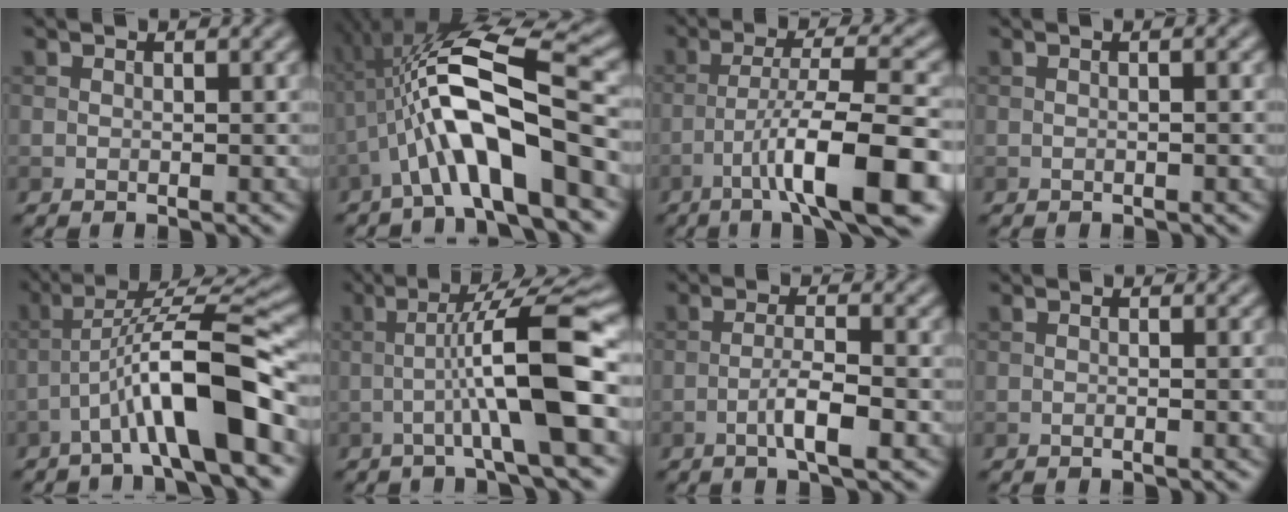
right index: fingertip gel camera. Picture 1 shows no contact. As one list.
[{"total": 10.0, "force": [-2.6, 2.4, 9.3], "torque": [-0.161, 0.022, -0.049]}, {"total": 10.5, "force": [-4.7, 1.8, 9.2], "torque": [-0.140, 0.017, -0.075]}, {"total": 1.2, "force": [0.2, 0.4, 1.2], "torque": [-0.014, -0.002, -0.005]}, {"total": 9.2, "force": [-3.8, 1.4, 8.2], "torque": [-0.131, 0.028, -0.064]}, {"total": 8.1, "force": [-1.7, 0.5, 7.9], "torque": [-0.130, 0.023, -0.030]}, {"total": 3.5, "force": [-1.5, 0.5, 3.1], "torque": [-0.056, 0.008, -0.033]}, {"total": 1.5, "force": [-0.4, 0.4, 1.4], "torque": [-0.019, -0.002, -0.008]}]